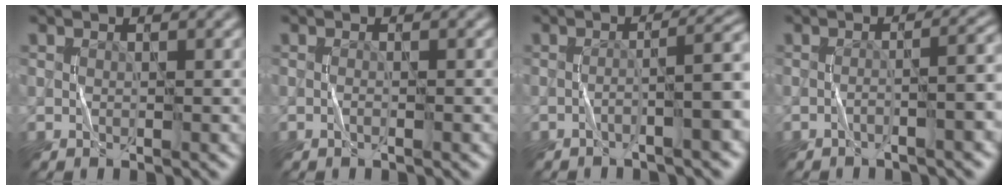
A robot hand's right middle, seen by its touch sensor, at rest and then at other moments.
{"total": 0.8, "force": [-0.4, 0.0, 0.6], "torque": [-0.013, 0.002, -0.011]}
{"total": 4.6, "force": [-2.2, 0.4, 4.0], "torque": [-0.049, 0.023, -0.042]}
{"total": 3.8, "force": [-2.0, 0.8, 3.1], "torque": [-0.030, 0.019, -0.037]}